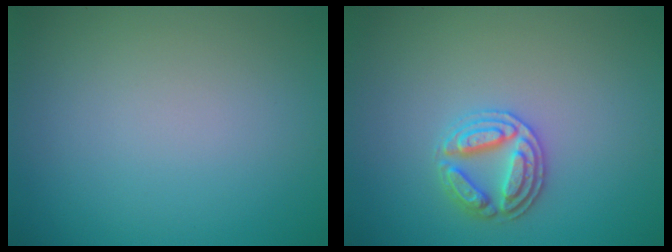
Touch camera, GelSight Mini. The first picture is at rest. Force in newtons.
{"total": 2.9, "press": 2.9, "slide": 0.5}